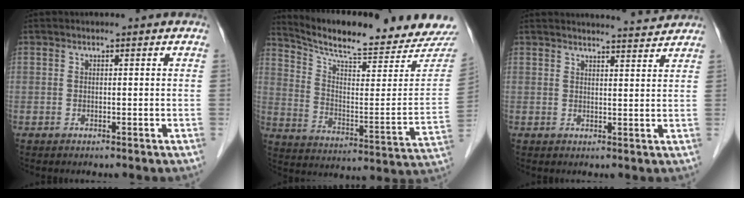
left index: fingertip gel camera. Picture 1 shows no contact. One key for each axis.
{"total": 22.4, "fx": 21.3, "fy": 1.5, "fz": 6.6, "tx": -0.115, "ty": -0.083, "tz": 0.289}
{"total": 5.9, "fx": 5.8, "fy": -0.4, "fz": 0.8, "tx": -0.019, "ty": 0.002, "tz": 0.069}